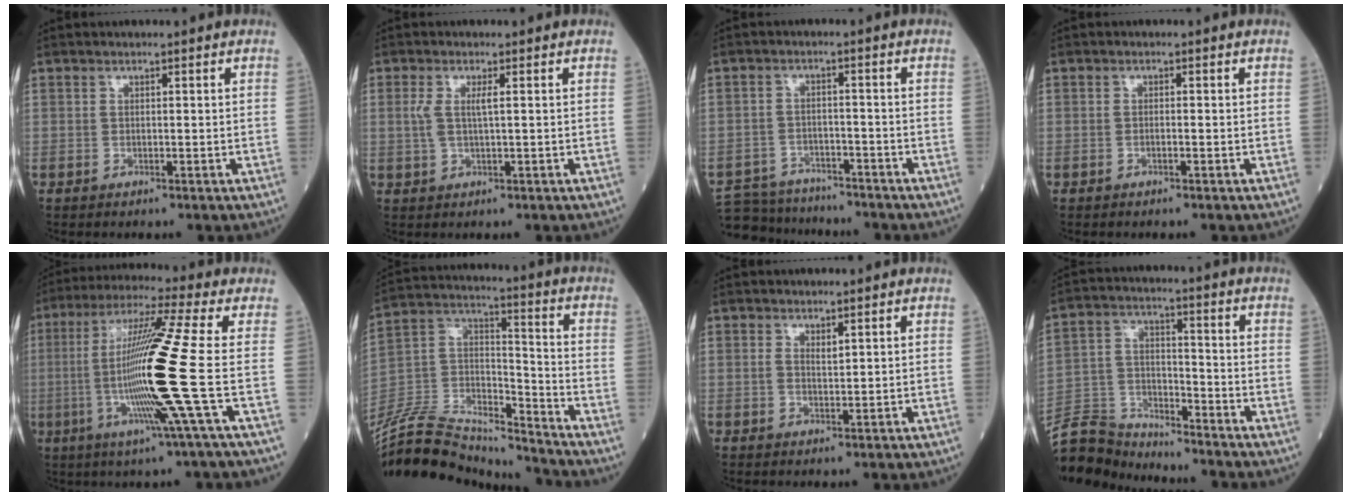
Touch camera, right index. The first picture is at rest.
{"total": 2.9, "force": [0.6, 0.5, 2.8], "torque": [-0.067, 0.004, 0.013]}
{"total": 9.2, "force": [-8.7, 2.9, 1.0], "torque": [-0.019, 0.009, -0.135]}
{"total": 0.7, "force": [-0.2, 0.1, 0.7], "torque": [-0.014, 0.001, -0.004]}
{"total": 16.1, "force": [-2.5, -2.5, 15.8], "torque": [-0.308, -0.015, -0.060]}
{"total": 22.5, "force": [-21.5, 3.3, 6.0], "torque": [-0.140, 0.016, -0.368]}
{"total": 1.3, "force": [0.7, 0.3, 1.0], "torque": [-0.020, -0.003, 0.013]}
{"total": 9.9, "force": [-9.8, 1.3, 0.1], "torque": [-0.007, 0.011, -0.190]}